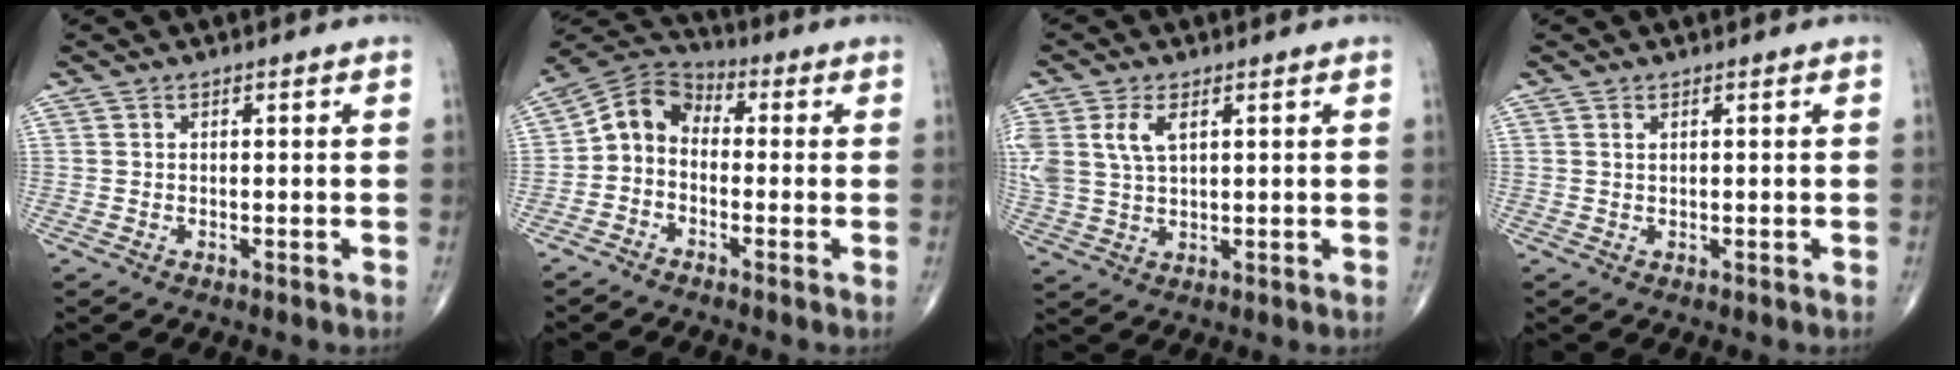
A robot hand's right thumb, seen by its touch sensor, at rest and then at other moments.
{"total": 7.5, "force": [-1.2, 5.8, 4.6], "torque": [-0.070, 0.039, -0.046]}
{"total": 8.5, "force": [2.9, 4.9, 6.3], "torque": [-0.147, 0.002, 0.065]}
{"total": 0.5, "force": [0.3, 0.2, 0.4], "torque": [-0.006, 0.003, 0.006]}